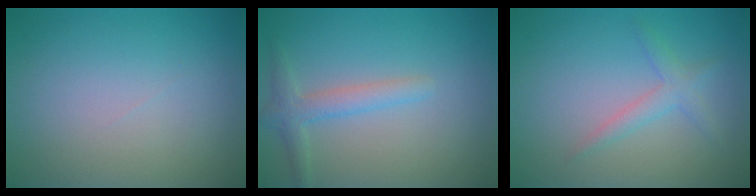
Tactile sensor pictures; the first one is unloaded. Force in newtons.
{"total": 2.3, "press": 2.3, "slide": 0.1}
{"total": 1.9, "press": 1.9, "slide": 0.1}